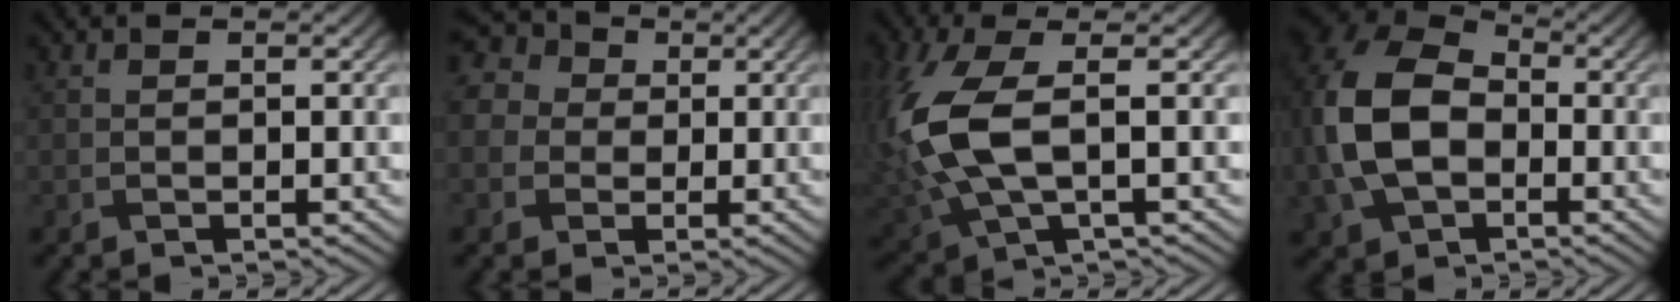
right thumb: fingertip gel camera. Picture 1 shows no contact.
{"total": 9.0, "force": [2.1, 7.8, 4.0], "torque": [-0.139, 0.027, 0.011]}
{"total": 11.5, "force": [0.9, 5.1, 10.3], "torque": [-0.266, -0.005, 0.017]}
{"total": 13.4, "force": [-1.6, 9.4, 9.4], "torque": [-0.245, -0.013, -0.038]}